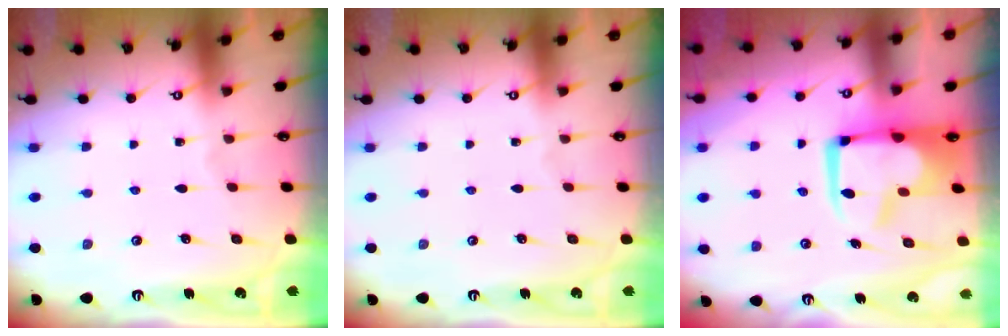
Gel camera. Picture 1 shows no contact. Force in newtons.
{"total": 0.0}
{"total": 10.6, "press": 10.5, "slide": 1.2}